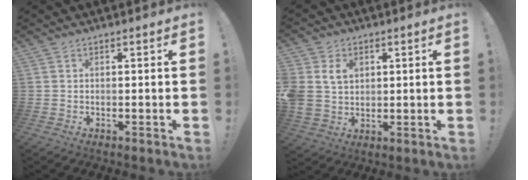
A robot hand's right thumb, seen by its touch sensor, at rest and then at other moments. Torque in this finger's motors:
{"motor_torque": [0.30, 0.31, 0.47, -0.14, 0.38]}